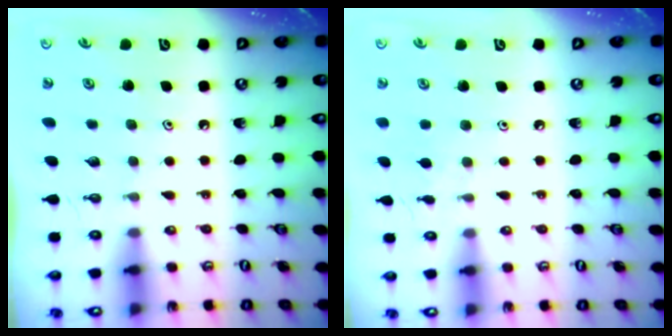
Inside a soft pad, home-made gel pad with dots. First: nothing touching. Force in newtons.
{"total": 2.7, "press": 2.7, "slide": 0.4}